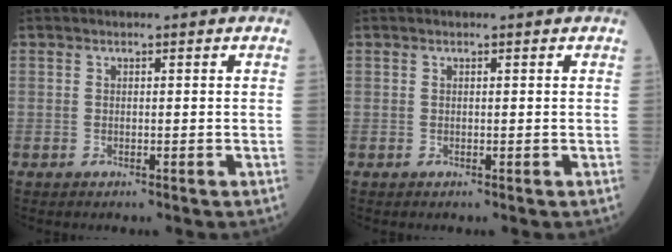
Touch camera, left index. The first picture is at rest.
{"total": 0.0}